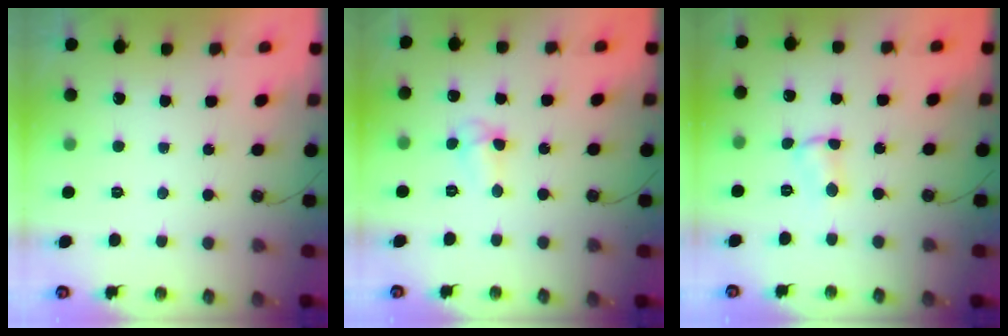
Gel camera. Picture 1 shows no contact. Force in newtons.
{"total": 3.6, "press": 3.6, "slide": 0.0}
{"total": 2.9, "press": 2.7, "slide": 1.0}